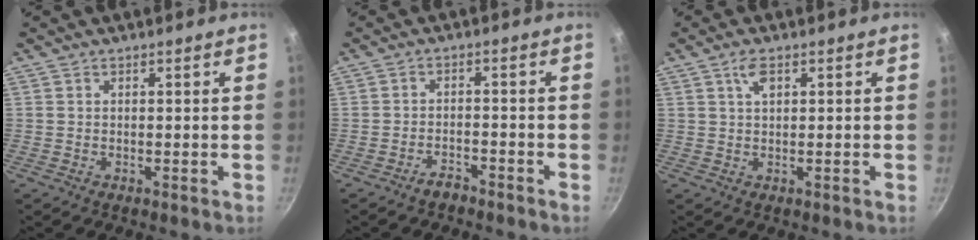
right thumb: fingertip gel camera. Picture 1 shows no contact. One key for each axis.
{"total": 2.7, "fx": -2.4, "fy": 0.7, "fz": 0.9, "tx": -0.011, "ty": 0.027, "tz": -0.037}
{"total": 2.5, "fx": 1.0, "fy": 1.0, "fz": 2.1, "tx": -0.036, "ty": -0.002, "tz": 0.020}